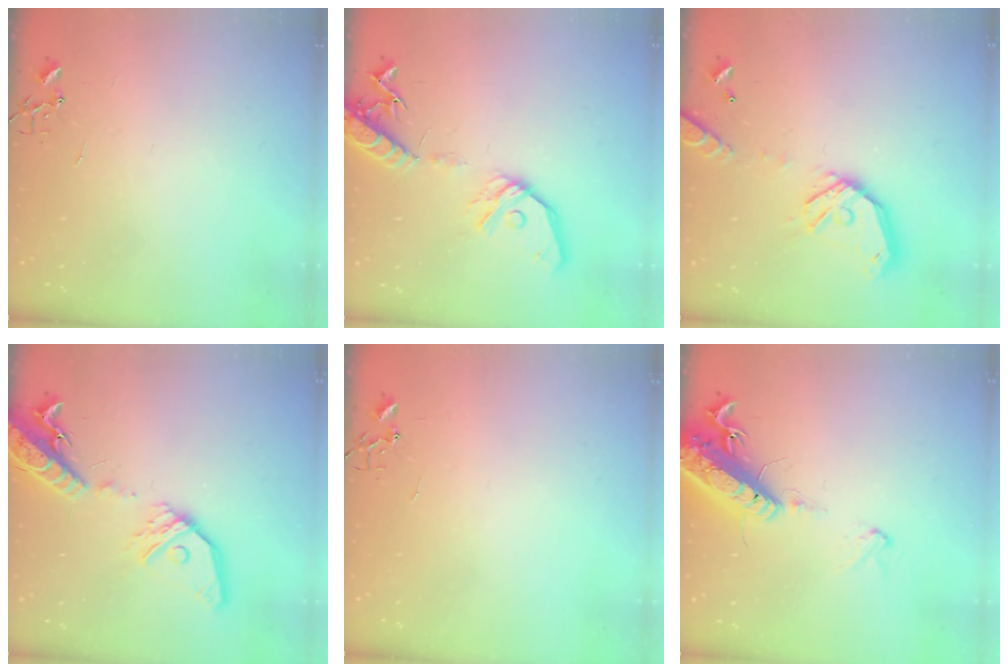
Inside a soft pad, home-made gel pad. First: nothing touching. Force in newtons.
{"total": 15.4, "press": 15.2, "slide": 2.8}
{"total": 16.2, "press": 16.0, "slide": 2.7}
{"total": 19.6, "press": 19.2, "slide": 4.0}
{"total": 0.0}
{"total": 17.9, "press": 17.5, "slide": 3.9}